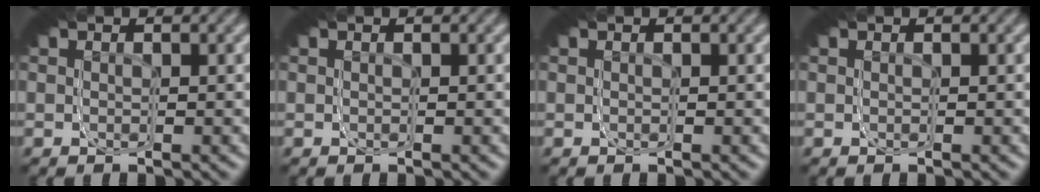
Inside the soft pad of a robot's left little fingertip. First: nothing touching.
{"total": 0.0}
{"total": 0.0}
{"total": 0.0}